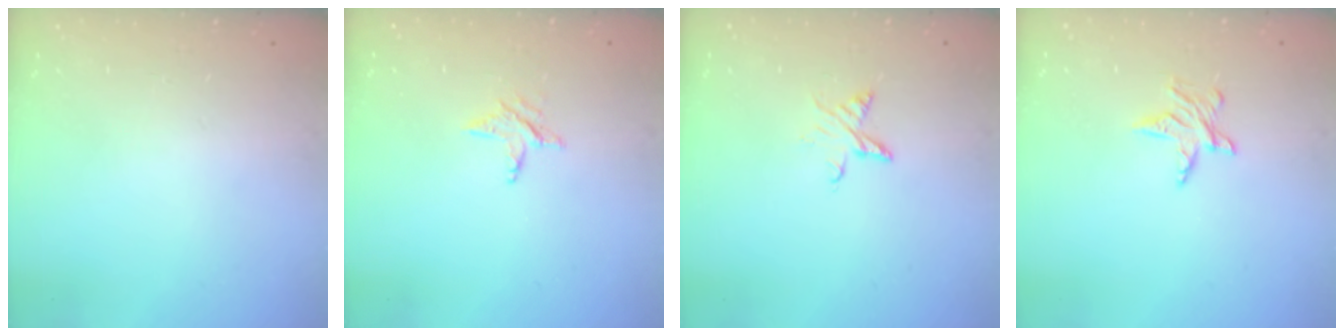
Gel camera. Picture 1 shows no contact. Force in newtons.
{"total": 3.3, "press": 3.3, "slide": 0.4}
{"total": 4.2, "press": 4.2, "slide": 0.4}
{"total": 4.3, "press": 4.3, "slide": 0.4}